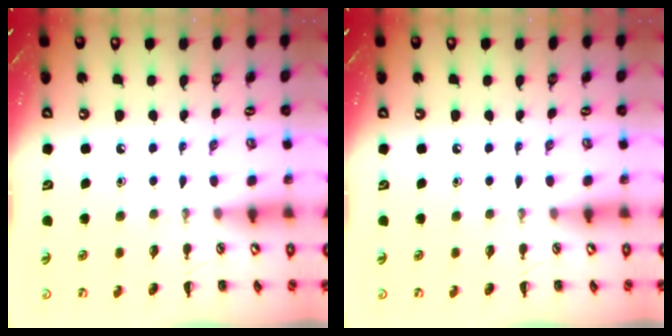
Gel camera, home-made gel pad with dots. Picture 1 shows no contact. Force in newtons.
{"total": 0.0}